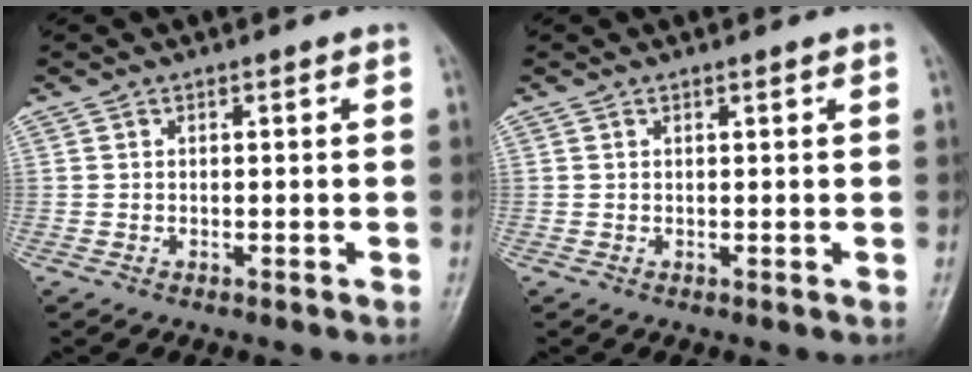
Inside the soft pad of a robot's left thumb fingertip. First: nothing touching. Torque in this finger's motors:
{"motor_torque": [-0.13, -0.08, -0.01, 0.00, -0.01]}